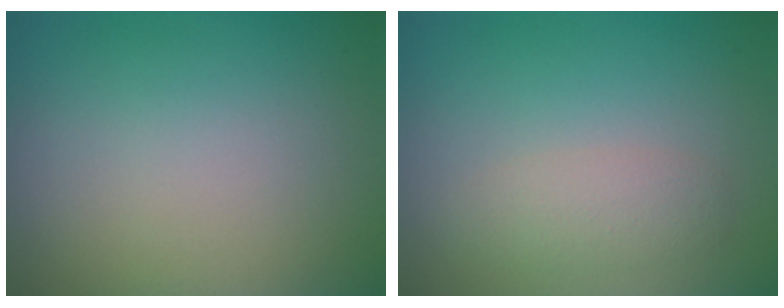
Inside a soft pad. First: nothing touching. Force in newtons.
{"total": 2.1, "press": 2.1, "slide": 0.2}